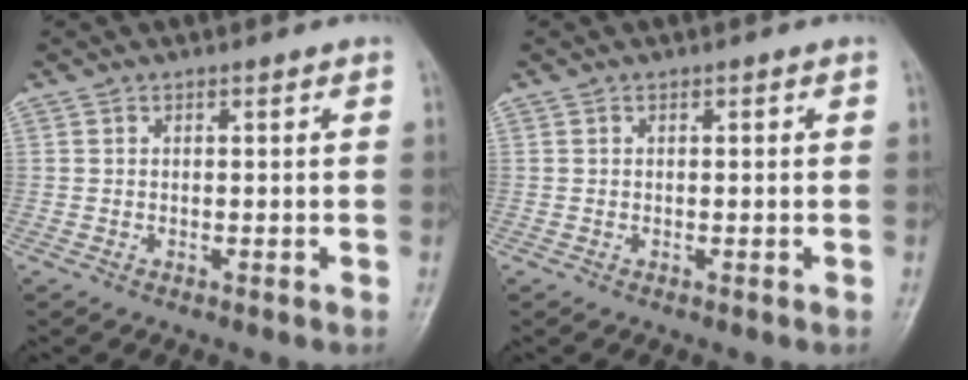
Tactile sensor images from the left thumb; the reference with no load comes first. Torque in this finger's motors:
{"motor_torque": [-0.23, 0.01, -0.17, -0.04, 0.00]}